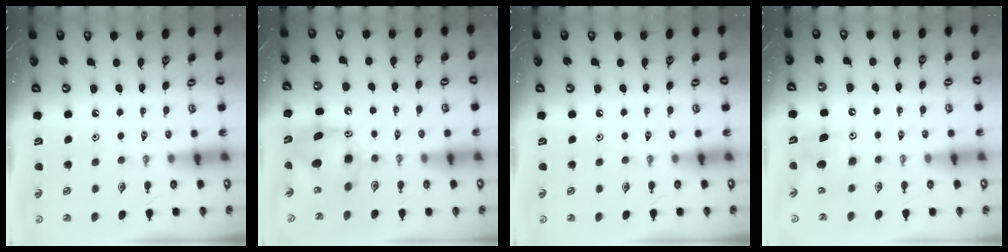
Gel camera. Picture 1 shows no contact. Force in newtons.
{"total": 10.6, "press": 10.5, "slide": 0.9}
{"total": 0.0}
{"total": 8.7, "press": 8.7, "slide": 1.1}